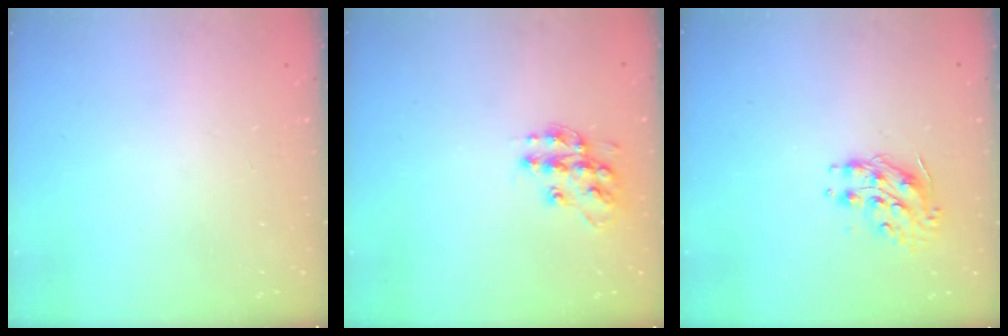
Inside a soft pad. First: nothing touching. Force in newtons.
{"total": 12.6, "press": 12.5, "slide": 0.9}
{"total": 8.9, "press": 8.9, "slide": 0.7}